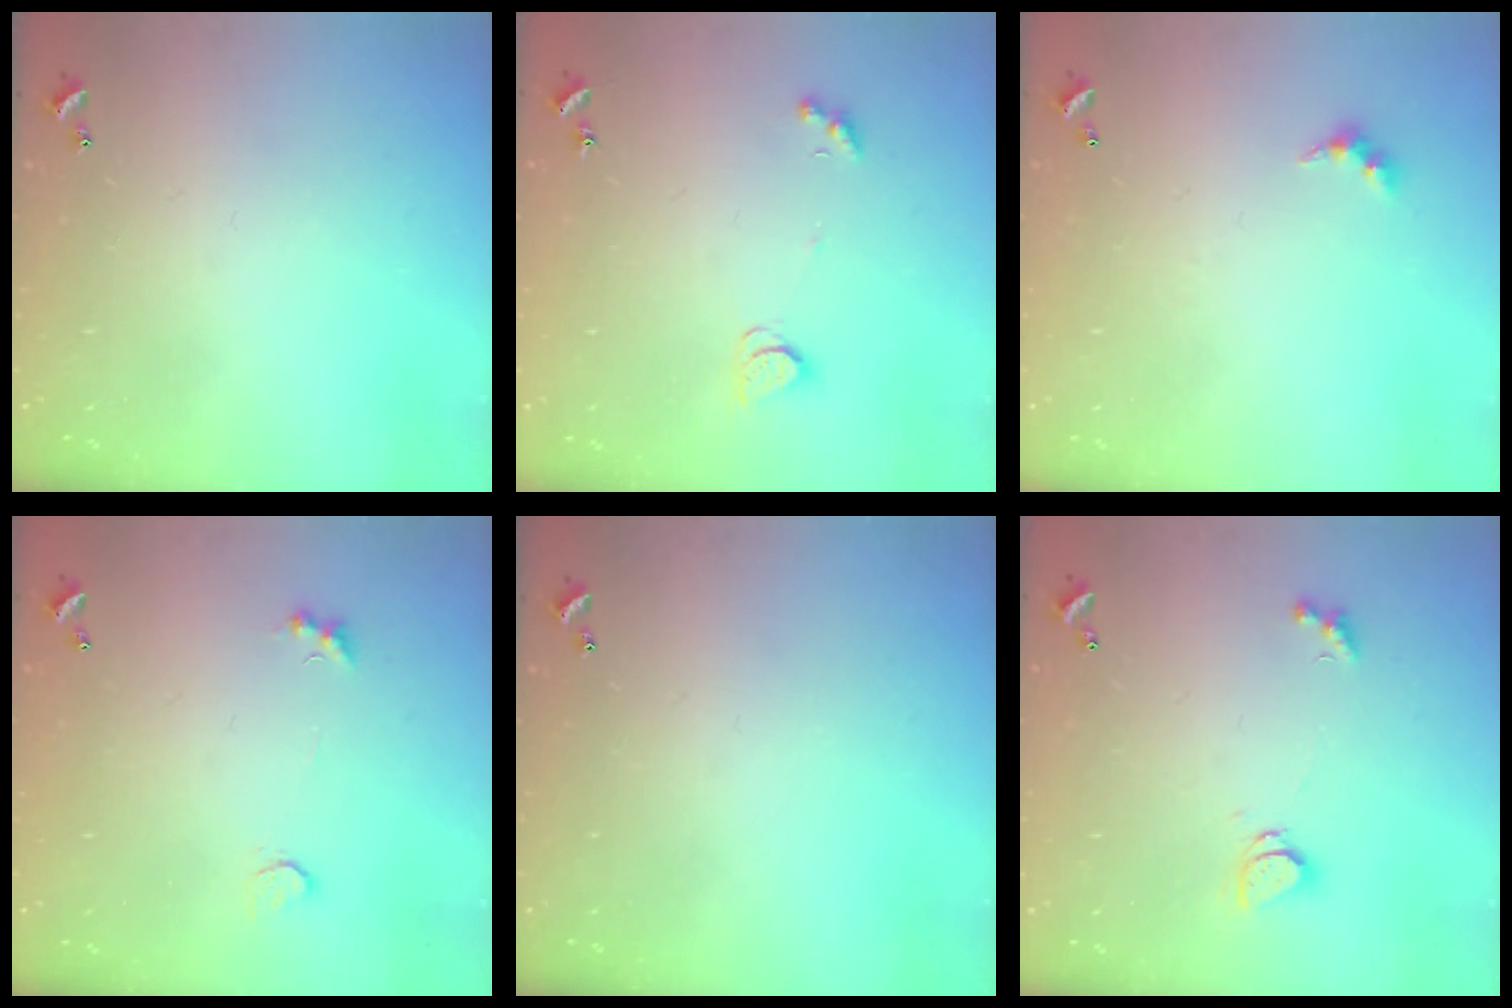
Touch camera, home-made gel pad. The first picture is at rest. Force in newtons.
{"total": 2.1, "press": 2.1, "slide": 0.4}
{"total": 2.4, "press": 2.4, "slide": 0.5}
{"total": 1.4, "press": 1.1, "slide": 0.9}
{"total": 0.0}
{"total": 1.6, "press": 1.6, "slide": 0.2}